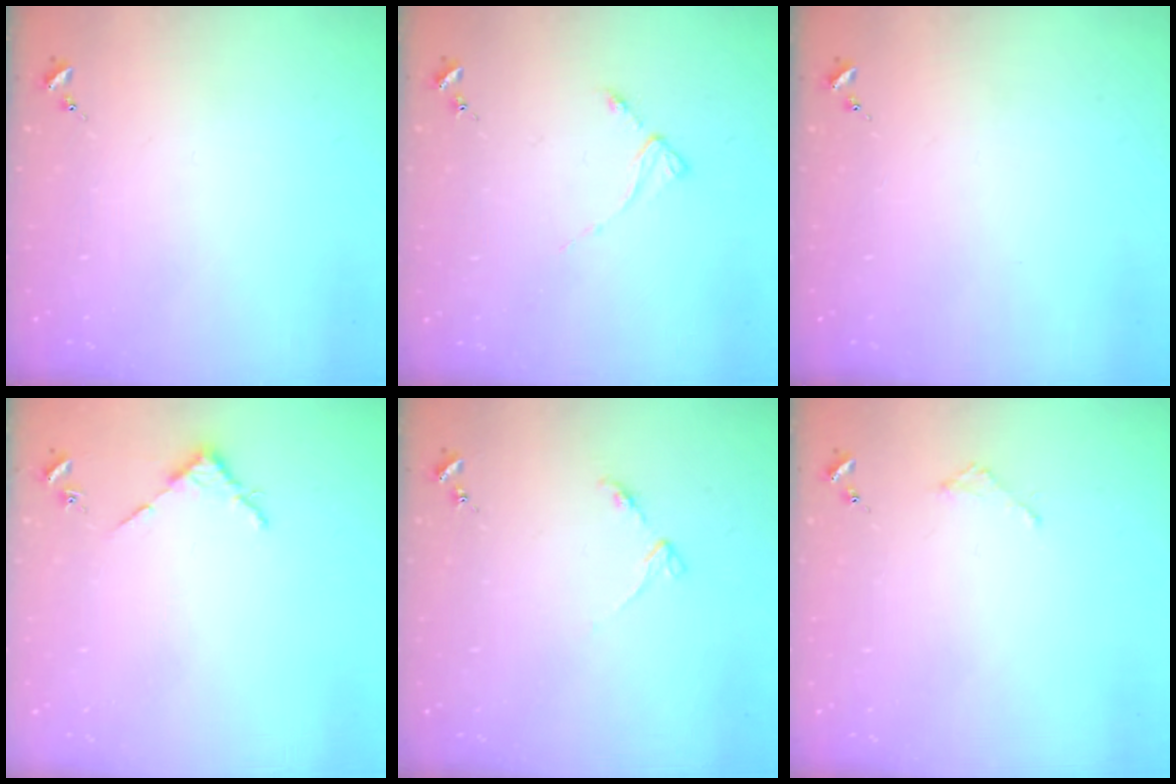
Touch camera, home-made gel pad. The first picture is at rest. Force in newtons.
{"total": 2.9, "press": 2.8, "slide": 0.4}
{"total": 0.0}
{"total": 2.7, "press": 2.7, "slide": 0.3}
{"total": 4.0, "press": 4.0, "slide": 0.6}
{"total": 1.8, "press": 1.8, "slide": 0.2}